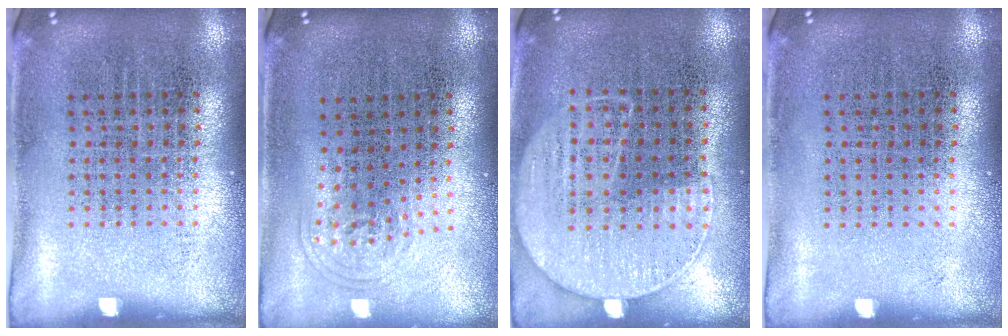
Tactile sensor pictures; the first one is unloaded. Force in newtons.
{"total": 0.9, "press": 0.7, "slide": 0.6}
{"total": 1.3, "press": 1.0, "slide": 0.7}
{"total": 0.0}